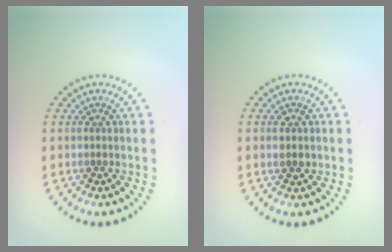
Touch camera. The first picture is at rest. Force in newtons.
{"total": 1.4, "press": 1.4, "slide": 0.3}